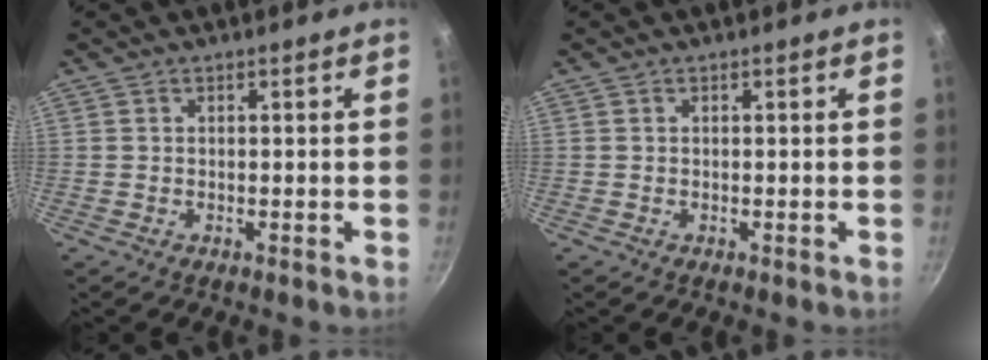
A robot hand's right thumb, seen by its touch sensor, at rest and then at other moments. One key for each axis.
{"total": 0.0}